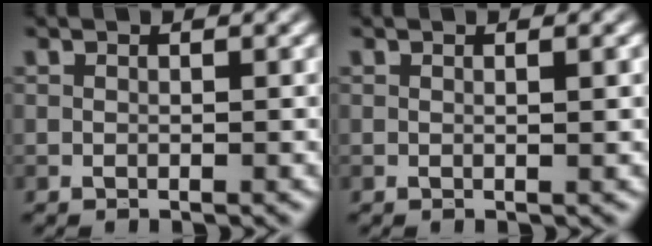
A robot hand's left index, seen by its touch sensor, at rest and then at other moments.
{"total": 1.0, "force": [0.2, 0.3, 0.9], "torque": [-0.008, 0.003, 0.001]}